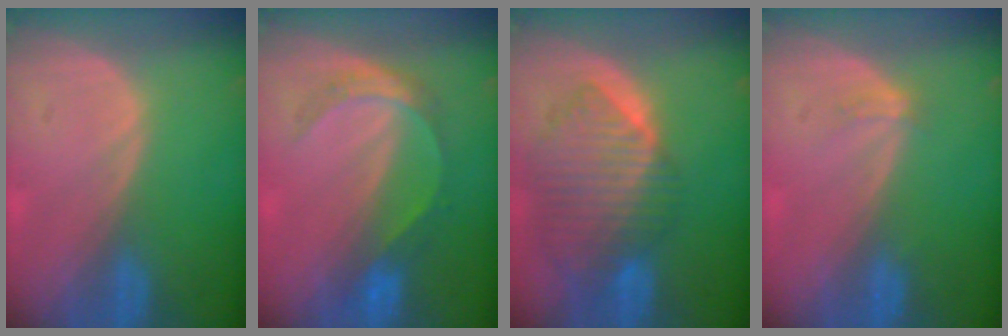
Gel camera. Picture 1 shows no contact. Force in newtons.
{"total": 5.3, "press": 5.0, "slide": 1.8}
{"total": 10.2, "press": 8.9, "slide": 5.1}
{"total": 1.5, "press": 1.1, "slide": 1.0}